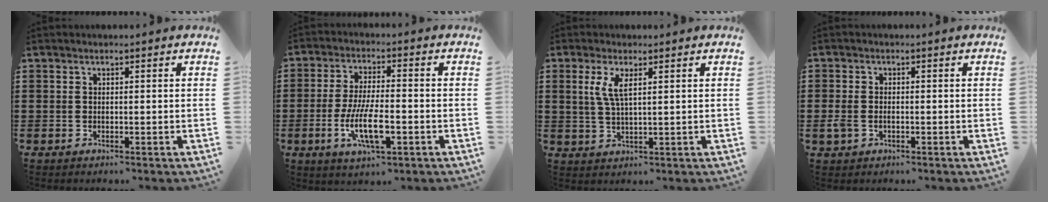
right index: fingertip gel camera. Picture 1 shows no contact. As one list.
[{"total": 8.8, "force": [-2.8, 2.9, 7.8], "torque": [-0.167, -0.013, -0.053]}, {"total": 4.1, "force": [1.5, 1.2, 3.6], "torque": [-0.077, 0.005, 0.025]}, {"total": 2.2, "force": [-0.7, 1.4, 1.5], "torque": [-0.045, -0.005, -0.018]}]